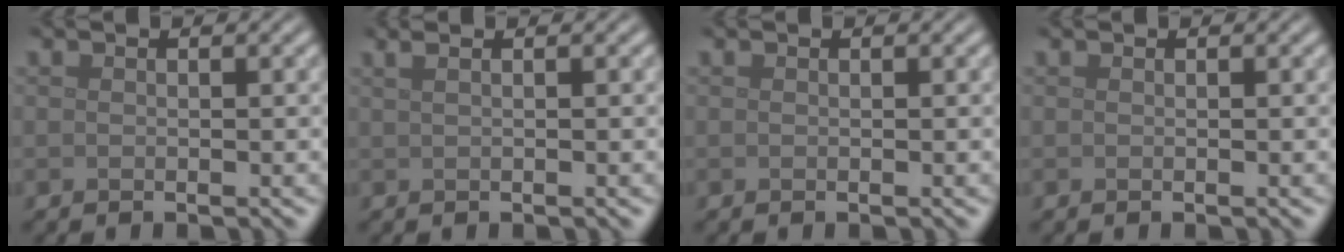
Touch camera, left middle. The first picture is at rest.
{"total": 3.2, "force": [1.6, 1.7, 2.2], "torque": [-0.017, 0.017, -0.002]}
{"total": 0.0}
{"total": 0.0}